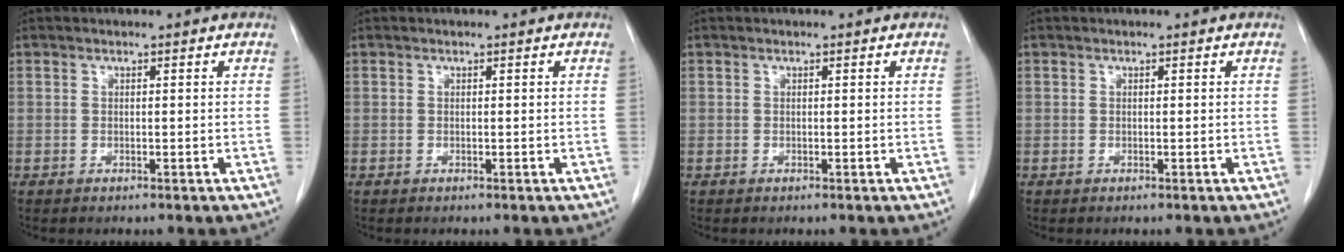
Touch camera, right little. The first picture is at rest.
{"total": 0.0}
{"total": 0.0}
{"total": 0.0}